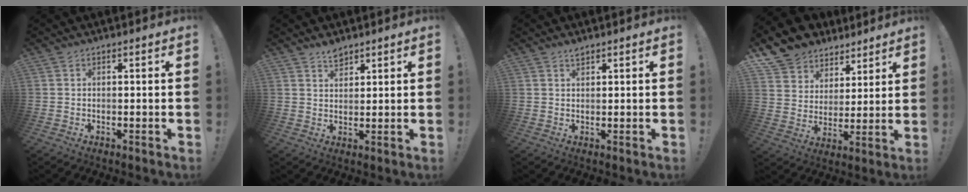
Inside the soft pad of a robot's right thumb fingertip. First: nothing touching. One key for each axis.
{"total": 3.6, "fx": 3.1, "fy": 1.5, "fz": 1.1, "tx": -0.009, "ty": -0.018, "tz": 0.053}
{"total": 1.4, "fx": 1.2, "fy": 0.3, "fz": 0.6, "tx": 0.002, "ty": -0.007, "tz": 0.019}
{"total": 11.8, "fx": 8.2, "fy": 8.2, "fz": 2.3, "tx": -0.039, "ty": -0.066, "tz": 0.160}